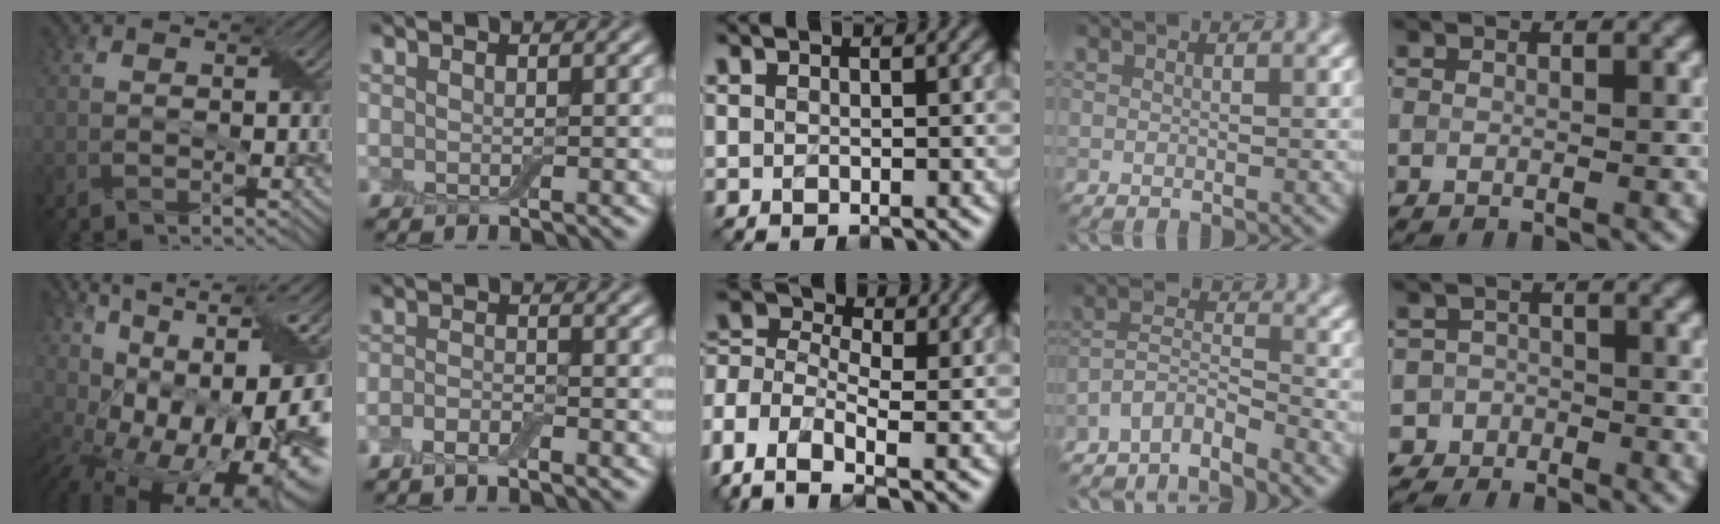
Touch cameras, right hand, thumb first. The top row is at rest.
{"thumb": {"total": 20.0, "force": [0.4, 9.1, 17.8], "torque": [-0.254, 0.031, 0.026]}, "index": {"total": 2.0, "force": [-1.2, 0.7, 1.5], "torque": [-0.030, 0.000, -0.026]}, "middle": {"total": 6.9, "force": [-3.1, 4.1, 4.6], "torque": [-0.103, 0.006, -0.082]}, "ring": {"total": 4.6, "force": [-4.3, 0.8, 1.5], "torque": [-0.027, -0.001, -0.084]}, "little": {"total": 3.6, "force": [-2.9, 1.5, -1.5], "torque": [0.045, 0.004, -0.046]}}